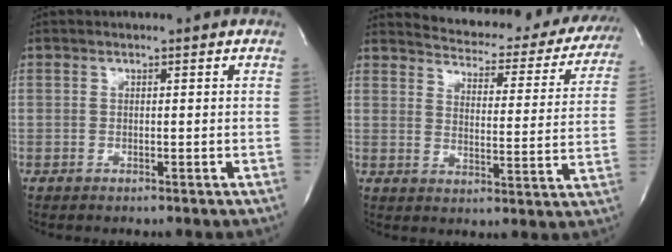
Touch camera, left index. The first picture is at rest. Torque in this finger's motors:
{"motor_torque": [-0.12, -0.72, 0.12, 0.02]}